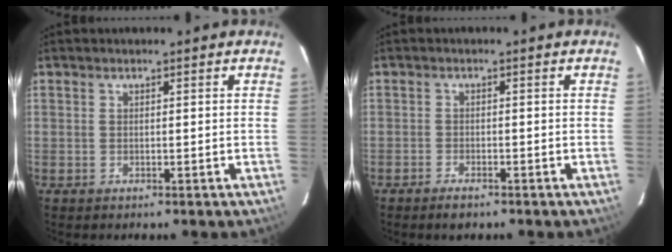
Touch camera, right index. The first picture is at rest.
{"total": 2.4, "force": [-1.9, 1.0, 1.2], "torque": [-0.034, -0.002, -0.037]}